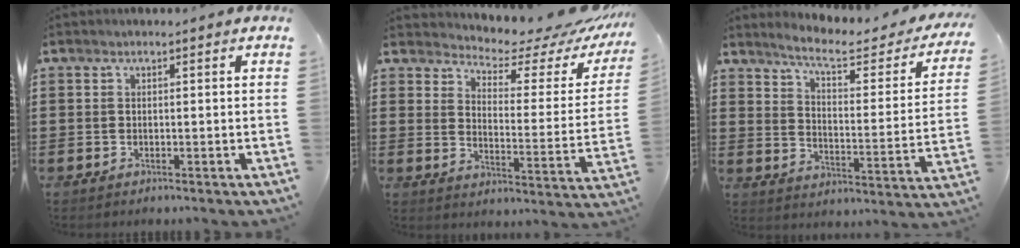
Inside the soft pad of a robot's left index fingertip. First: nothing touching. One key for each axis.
{"total": 4.9, "fx": 4.5, "fy": 1.2, "fz": 1.6, "tx": -0.043, "ty": -0.040, "tz": 0.070}
{"total": 6.1, "fx": 4.8, "fy": 0.8, "fz": 3.6, "tx": -0.084, "ty": -0.030, "tz": 0.074}